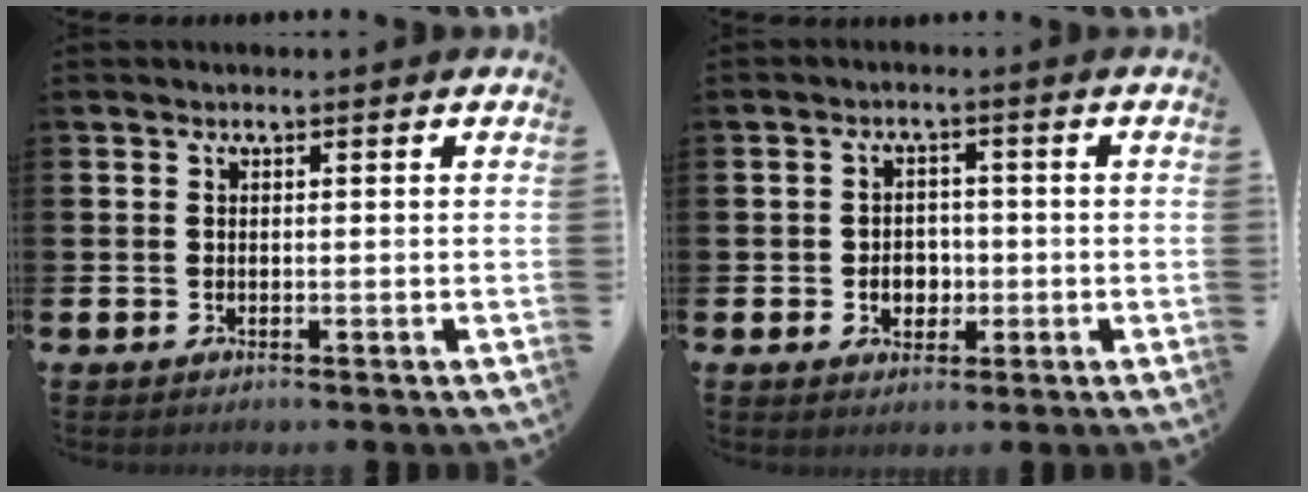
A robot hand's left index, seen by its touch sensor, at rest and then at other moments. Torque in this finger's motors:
{"motor_torque": [0.67, 0.18, 0.10, 0.06]}